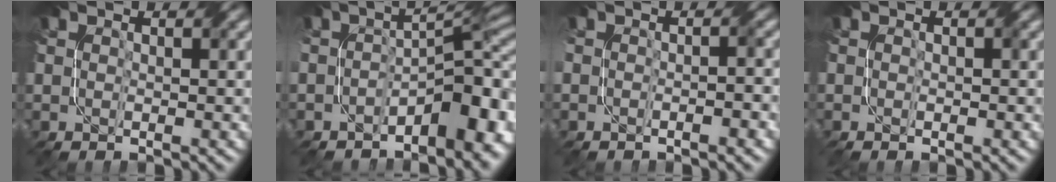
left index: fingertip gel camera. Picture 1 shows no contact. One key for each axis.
{"total": 8.7, "fx": -3.4, "fy": 4.3, "fz": 6.8, "tx": -0.080, "ty": 0.003, "tz": -0.049}
{"total": 1.9, "fx": -1.3, "fy": 0.5, "fz": 1.3, "tx": -0.008, "ty": 0.003, "tz": -0.016}
{"total": 0.9, "fx": -0.4, "fy": 0.4, "fz": 0.7, "tx": -0.007, "ty": -0.003, "tz": 0.000}